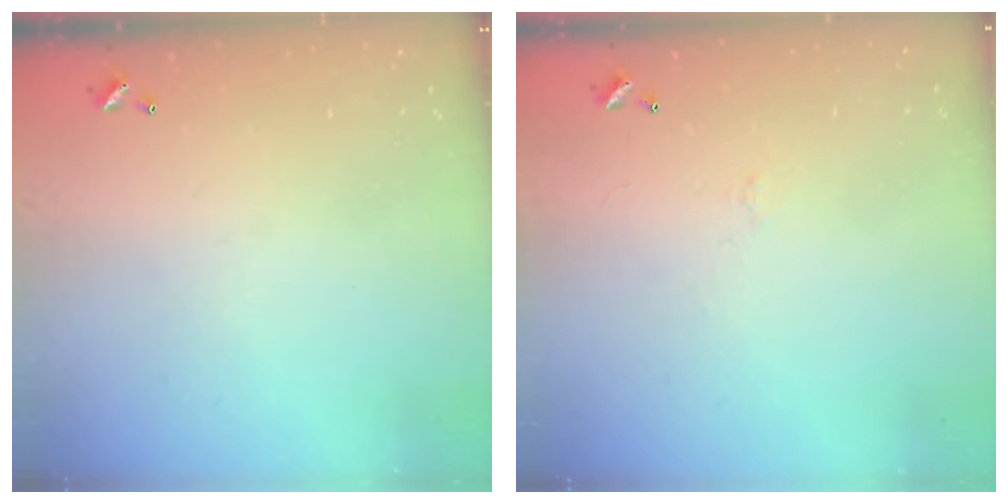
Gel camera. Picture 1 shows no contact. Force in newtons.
{"total": 0.6, "press": 0.2, "slide": 0.6}